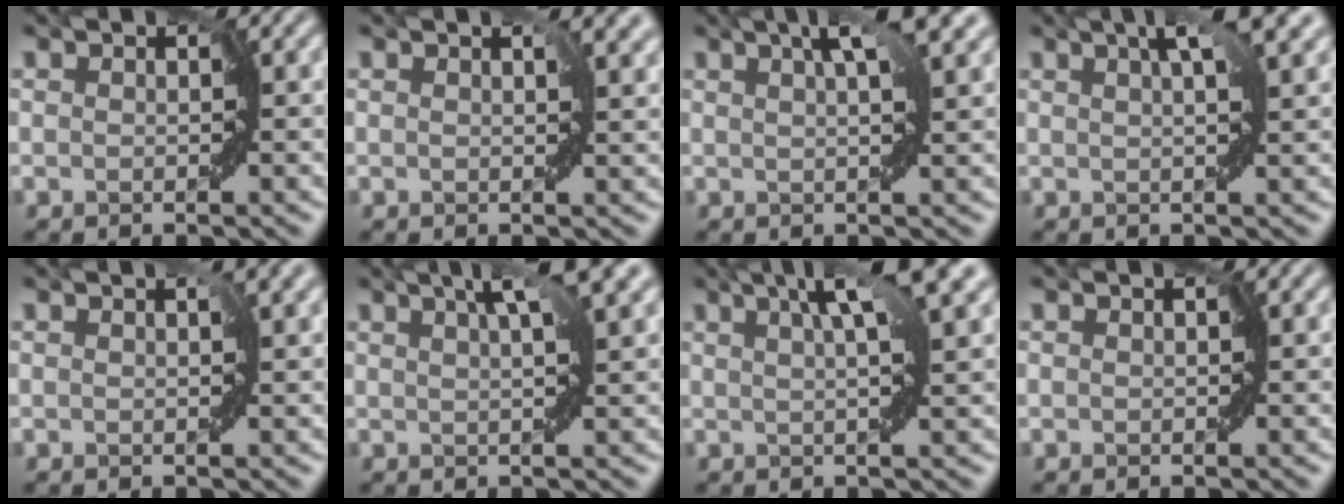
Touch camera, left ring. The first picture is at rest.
{"total": 2.6, "force": [1.1, 1.3, 2.0], "torque": [-0.019, 0.004, 0.015]}
{"total": 4.7, "force": [2.5, 0.5, 4.0], "torque": [-0.061, 0.010, 0.041]}
{"total": 4.2, "force": [2.2, 0.3, 3.6], "torque": [-0.058, 0.008, 0.037]}
{"total": 1.8, "force": [0.8, 0.5, 1.5], "torque": [-0.022, 0.003, 0.013]}
{"total": 4.5, "force": [2.6, 0.0, 3.7], "torque": [-0.060, 0.010, 0.048]}
{"total": 5.8, "force": [3.1, 0.3, 4.9], "torque": [-0.069, 0.017, 0.052]}
{"total": 0.0}